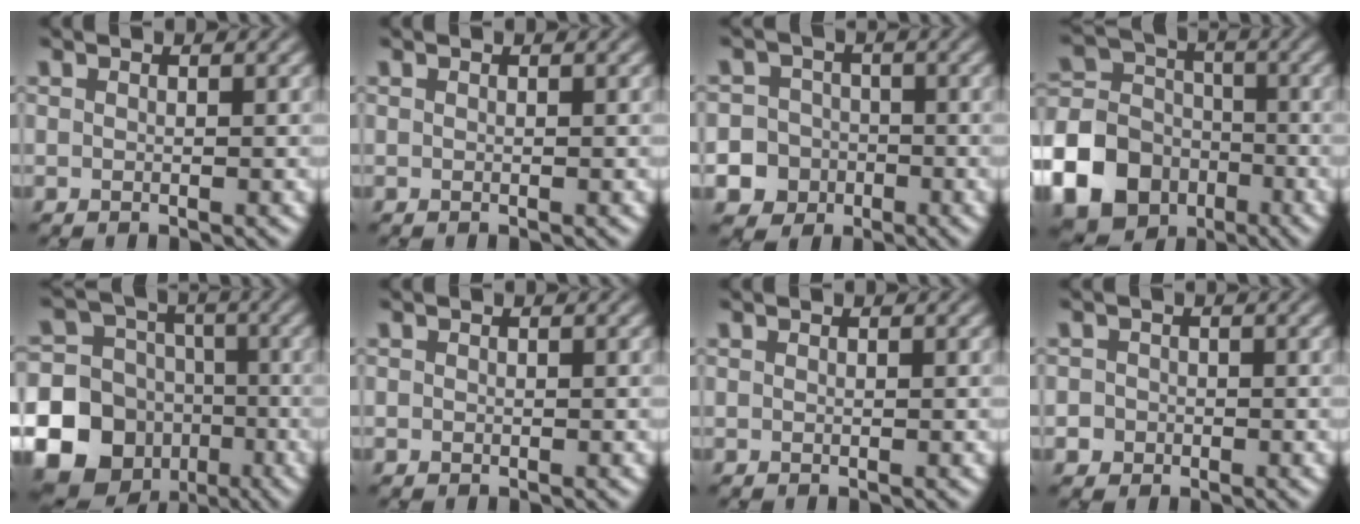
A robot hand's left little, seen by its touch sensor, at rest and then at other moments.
{"total": 0.0}
{"total": 9.5, "force": [-4.7, 8.2, 1.5], "torque": [-0.031, -0.030, -0.102]}
{"total": 13.3, "force": [-6.2, 10.9, 4.5], "torque": [-0.112, -0.032, -0.135]}
{"total": 22.9, "force": [-8.1, 20.8, 5.0], "torque": [-0.152, -0.046, -0.163]}
{"total": 0.0}
{"total": 0.0}
{"total": 1.8, "force": [-0.6, 1.7, 0.3], "torque": [0.009, 0.008, -0.017]}